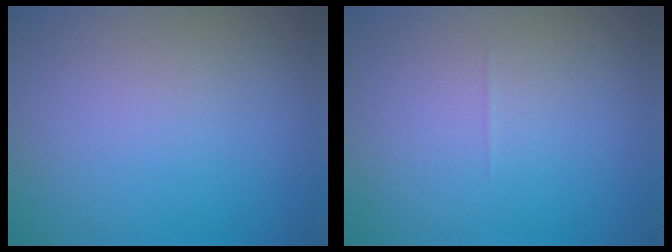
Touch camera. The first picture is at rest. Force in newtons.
{"total": 0.0}